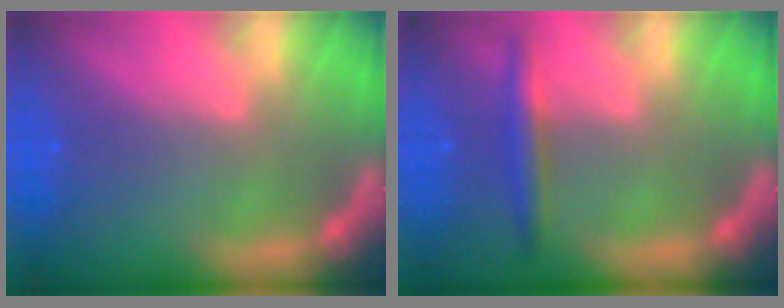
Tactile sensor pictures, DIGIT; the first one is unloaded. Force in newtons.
{"total": 3.0}